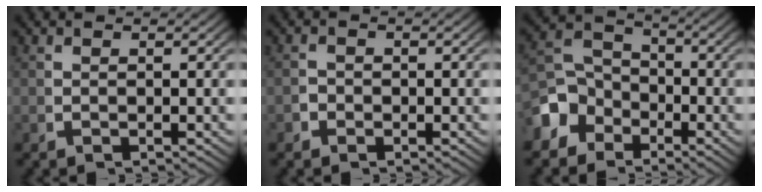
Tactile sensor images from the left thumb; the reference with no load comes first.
{"total": 0.9, "force": [-0.6, 0.7, 0.1], "torque": [0.001, -0.004, -0.015]}
{"total": 6.5, "force": [-2.3, 5.2, 3.2], "torque": [-0.060, -0.021, -0.034]}